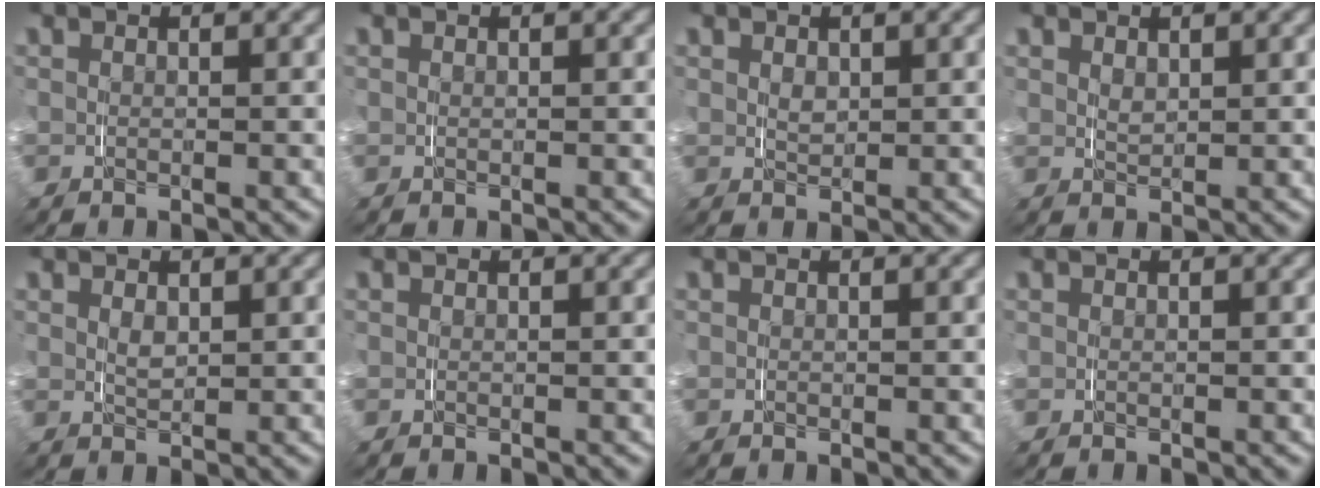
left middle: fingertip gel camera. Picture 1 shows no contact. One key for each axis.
{"total": 0.0}
{"total": 1.1, "fx": 0.4, "fy": 0.8, "fz": 0.6, "tx": -0.014, "ty": -0.008, "tz": 0.013}
{"total": 1.0, "fx": 0.8, "fy": 0.5, "fz": 0.5, "tx": -0.015, "ty": -0.009, "tz": 0.021}
{"total": 1.1, "fx": 0.5, "fy": 0.5, "fz": 0.8, "tx": -0.019, "ty": -0.010, "tz": 0.015}
{"total": 0.0}
{"total": 0.0}
{"total": 0.0}